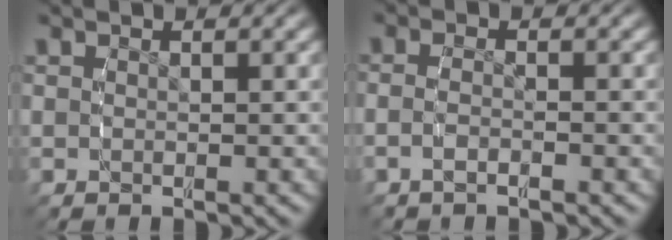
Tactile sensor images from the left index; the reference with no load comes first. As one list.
[{"total": 1.6, "force": [-1.0, 0.2, 1.2], "torque": [-0.032, -0.004, -0.016]}]